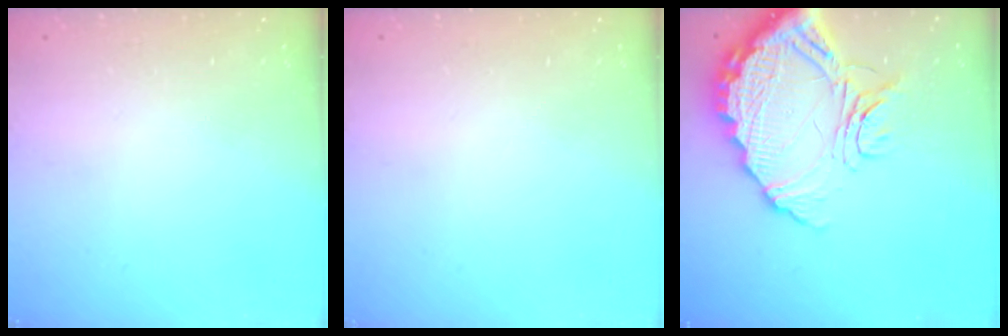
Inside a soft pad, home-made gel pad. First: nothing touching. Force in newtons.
{"total": 0.0}
{"total": 19.6, "press": 19.5, "slide": 1.7}